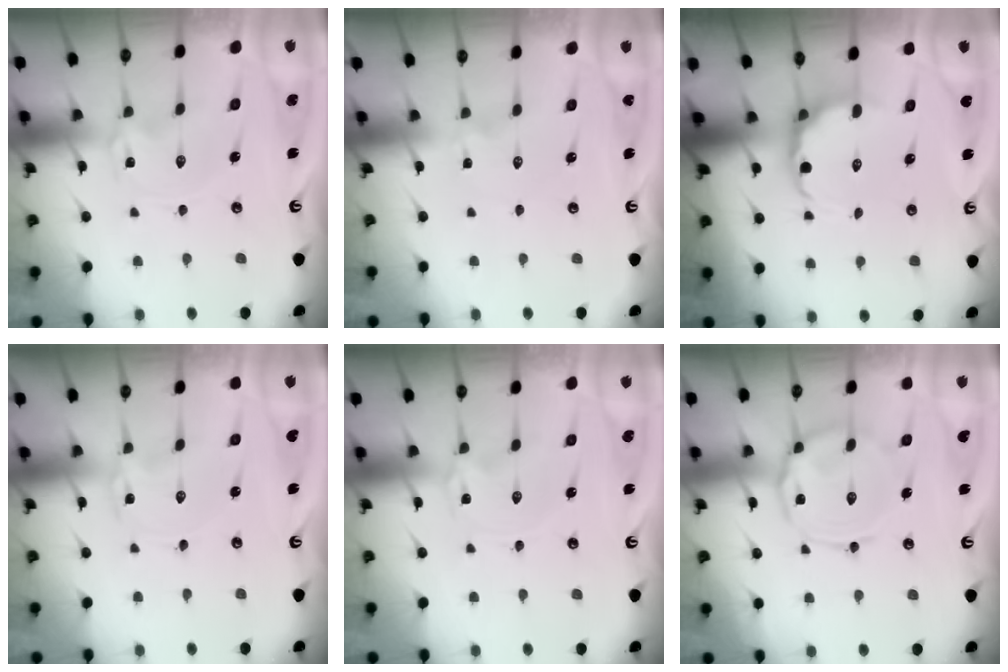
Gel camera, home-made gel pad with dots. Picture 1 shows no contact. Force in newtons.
{"total": 1.8, "press": 1.7, "slide": 0.2}
{"total": 6.9, "press": 6.5, "slide": 2.5}
{"total": 0.0}
{"total": 0.0}
{"total": 8.8, "press": 8.8, "slide": 0.7}